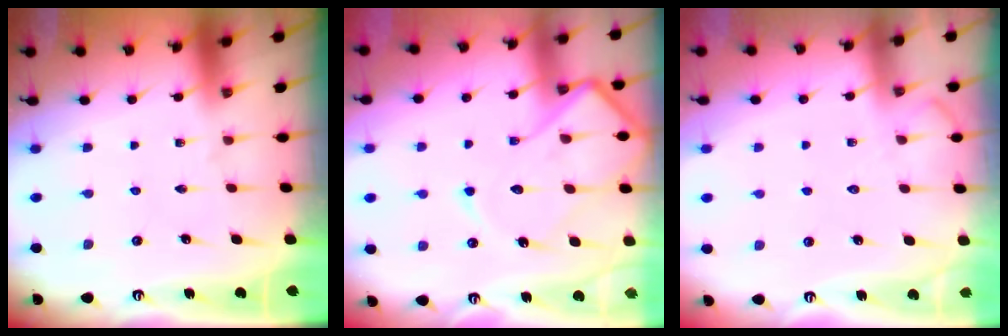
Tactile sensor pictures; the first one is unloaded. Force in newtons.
{"total": 13.8, "press": 13.7, "slide": 1.5}
{"total": 5.3, "press": 5.3, "slide": 0.7}